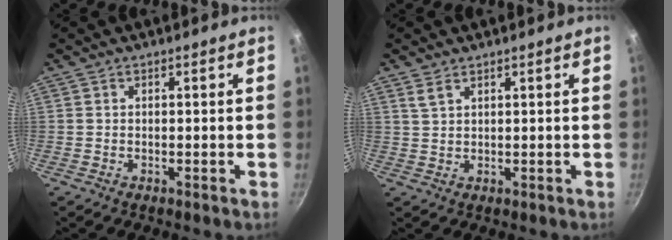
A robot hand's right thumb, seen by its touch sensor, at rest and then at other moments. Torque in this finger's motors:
{"motor_torque": [-0.10, -0.01, -0.26, 0.18, 0.00]}